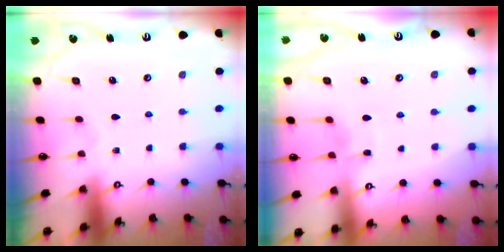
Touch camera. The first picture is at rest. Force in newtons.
{"total": 4.6, "press": 4.5, "slide": 0.6}